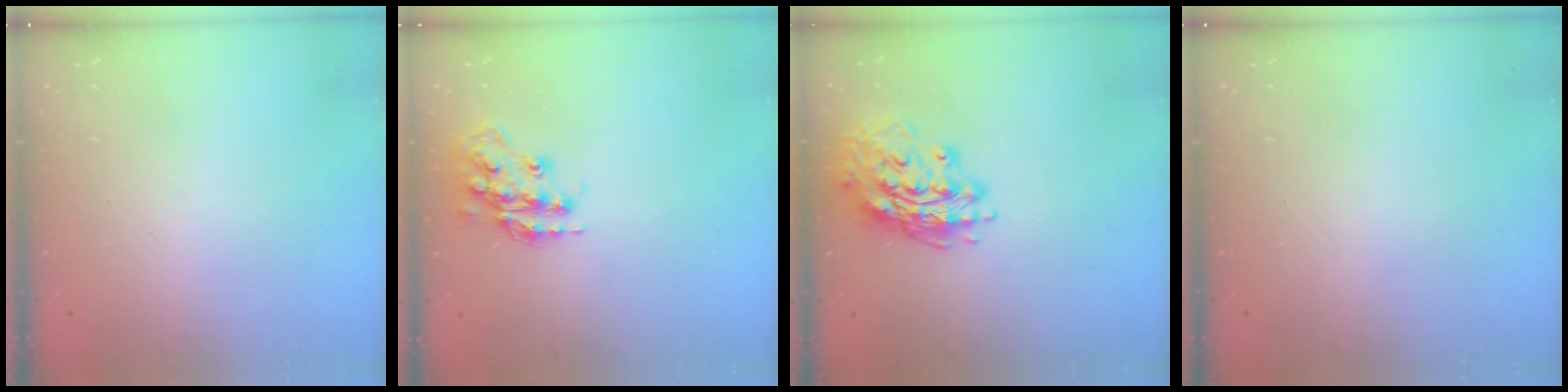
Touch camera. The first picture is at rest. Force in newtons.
{"total": 16.0, "press": 16.0, "slide": 1.2}
{"total": 16.3, "press": 16.1, "slide": 2.8}
{"total": 0.0}